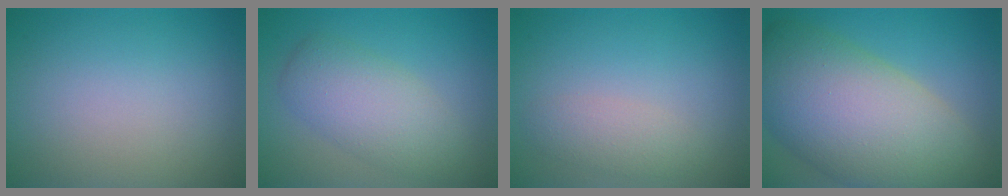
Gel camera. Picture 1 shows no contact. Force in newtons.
{"total": 5.0, "press": 5.0, "slide": 0.2}
{"total": 2.1, "press": 2.0, "slide": 0.1}
{"total": 14.4, "press": 14.4, "slide": 0.8}